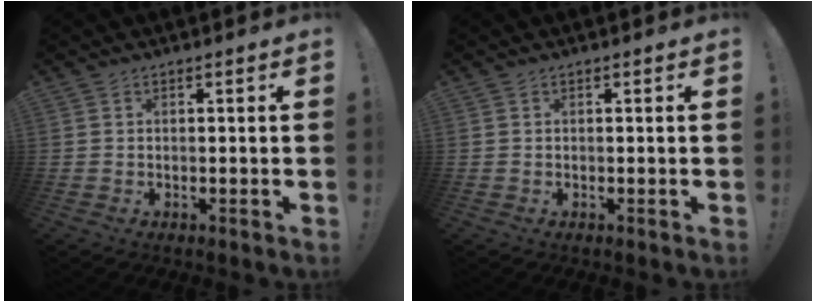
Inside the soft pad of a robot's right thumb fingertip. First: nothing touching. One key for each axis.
{"total": 0.0}